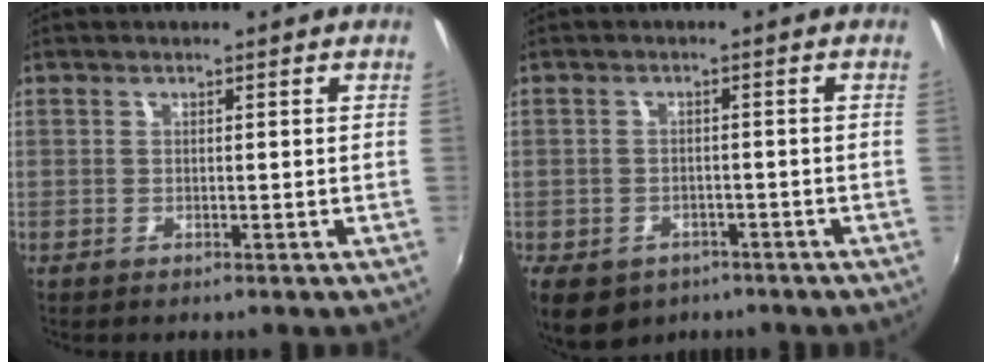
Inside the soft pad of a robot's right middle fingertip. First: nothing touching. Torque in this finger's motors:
{"motor_torque": [0.97, -0.71, 0.07, 0.05]}